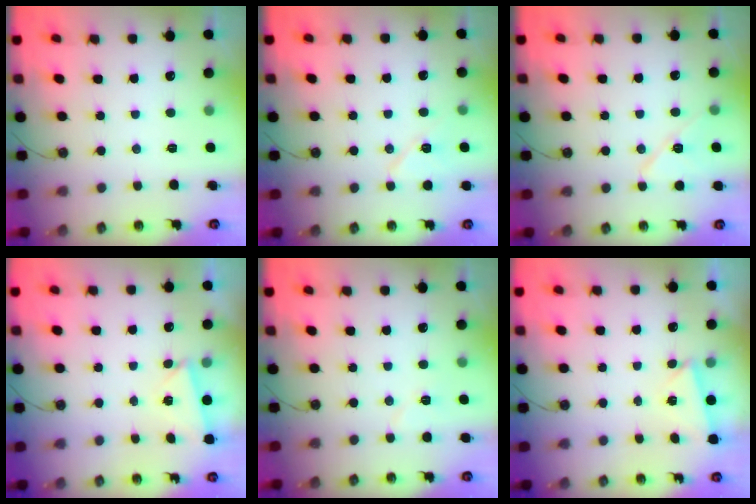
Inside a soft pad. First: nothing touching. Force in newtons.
{"total": 7.7, "press": 7.7, "slide": 0.5}
{"total": 9.1, "press": 9.1, "slide": 0.9}
{"total": 2.2, "press": 2.2, "slide": 0.2}
{"total": 5.9, "press": 5.4, "slide": 2.4}
{"total": 2.2, "press": 2.2, "slide": 0.2}